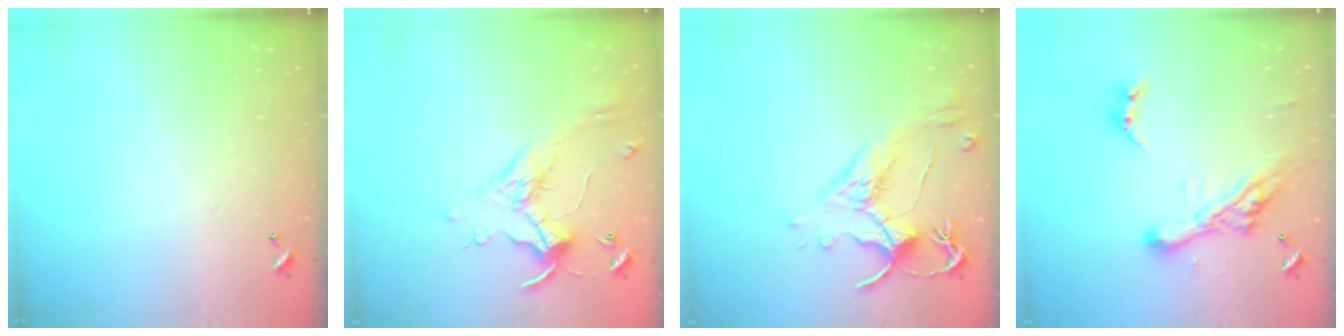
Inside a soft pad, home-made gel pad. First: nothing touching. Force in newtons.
{"total": 0.9, "press": 0.5, "slide": 0.7}
{"total": 2.5, "press": 2.1, "slide": 1.4}
{"total": 14.0, "press": 13.9, "slide": 1.7}